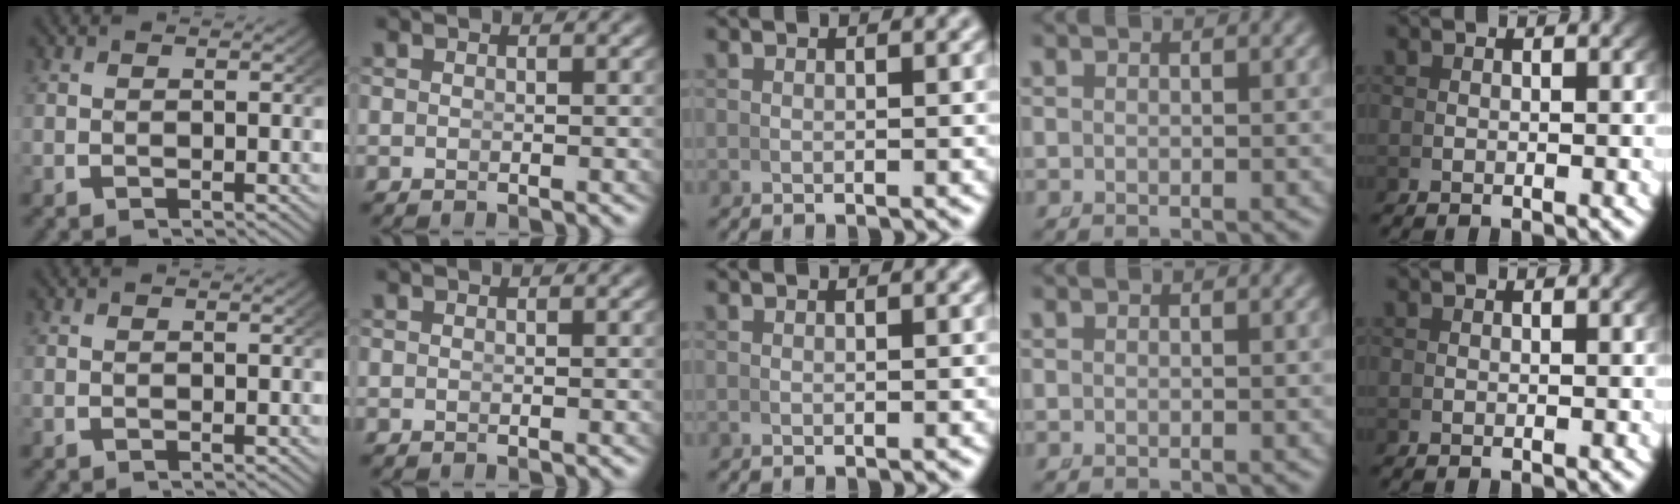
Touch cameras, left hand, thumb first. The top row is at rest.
{}